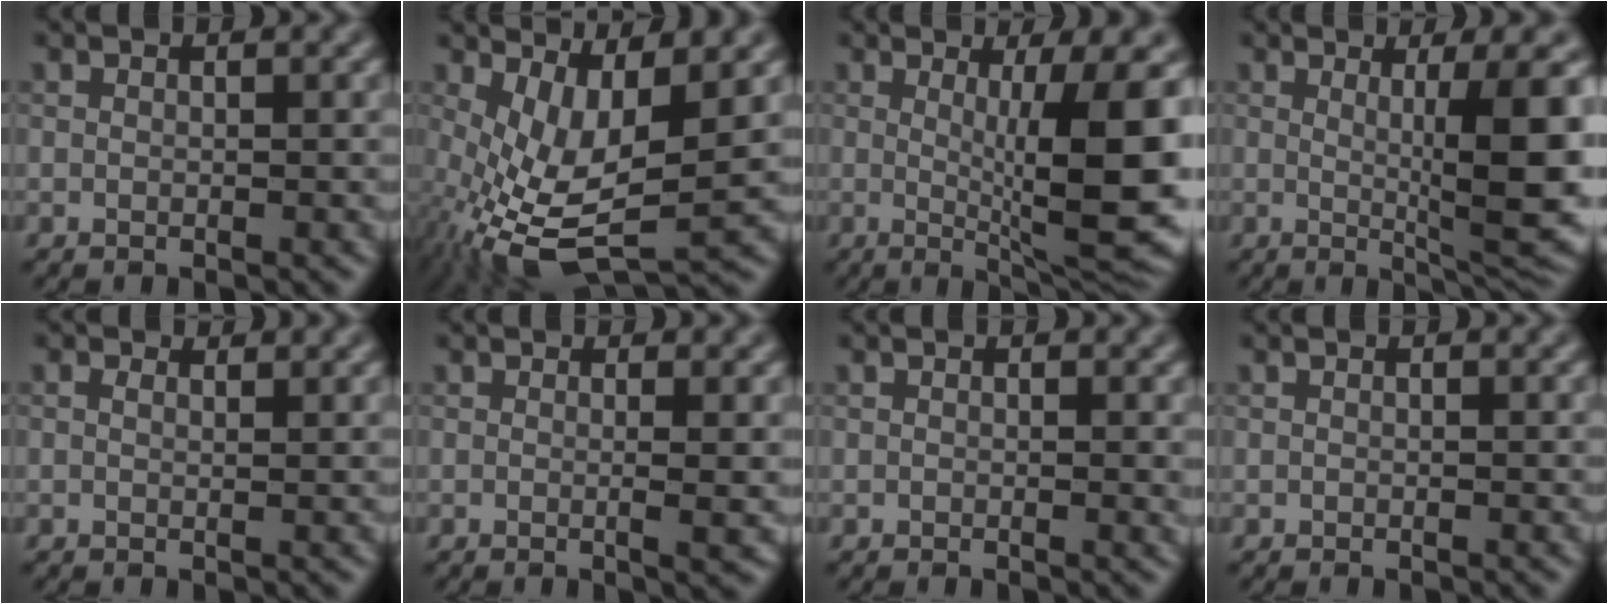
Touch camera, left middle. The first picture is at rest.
{"total": 8.1, "force": [-0.9, 3.0, 7.5], "torque": [-0.160, -0.012, -0.014]}
{"total": 9.8, "force": [0.6, 2.0, 9.6], "torque": [-0.130, -0.013, 0.016]}
{"total": 8.8, "force": [0.8, 1.6, 8.6], "torque": [-0.111, -0.010, 0.017]}
{"total": 1.7, "force": [1.2, 0.7, 1.0], "torque": [-0.016, -0.005, 0.009]}
{"total": 2.2, "force": [0.1, 0.7, 2.1], "torque": [-0.026, -0.002, -0.006]}
{"total": 0.6, "force": [0.1, 0.1, 0.6], "torque": [-0.004, -0.003, 0.000]}
{"total": 0.0}